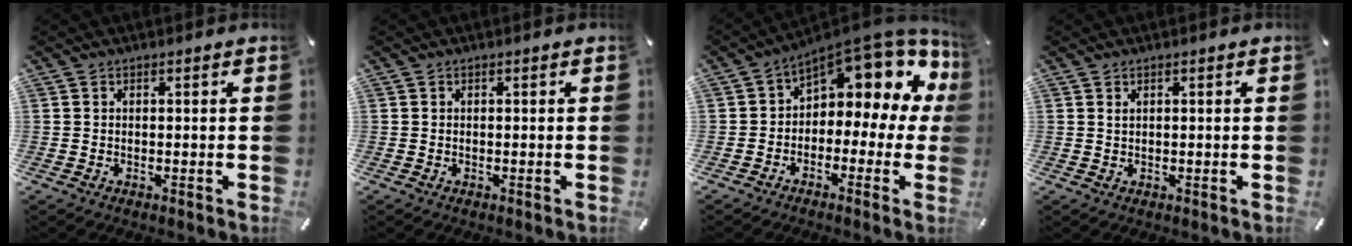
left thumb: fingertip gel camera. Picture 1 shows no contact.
{"total": 0.0}
{"total": 10.3, "force": [6.0, 5.3, 6.4], "torque": [-0.094, -0.058, 0.099]}
{"total": 0.7, "force": [0.4, 0.4, 0.5], "torque": [-0.010, 0.001, 0.007]}